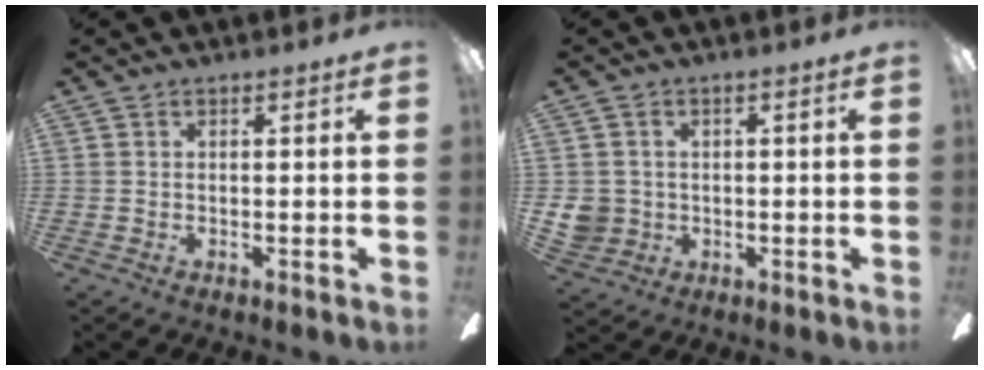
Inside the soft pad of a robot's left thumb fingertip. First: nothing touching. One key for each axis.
{"total": 5.2, "fx": -0.2, "fy": 5.0, "fz": 1.1, "tx": -0.028, "ty": 0.006, "tz": -0.005}